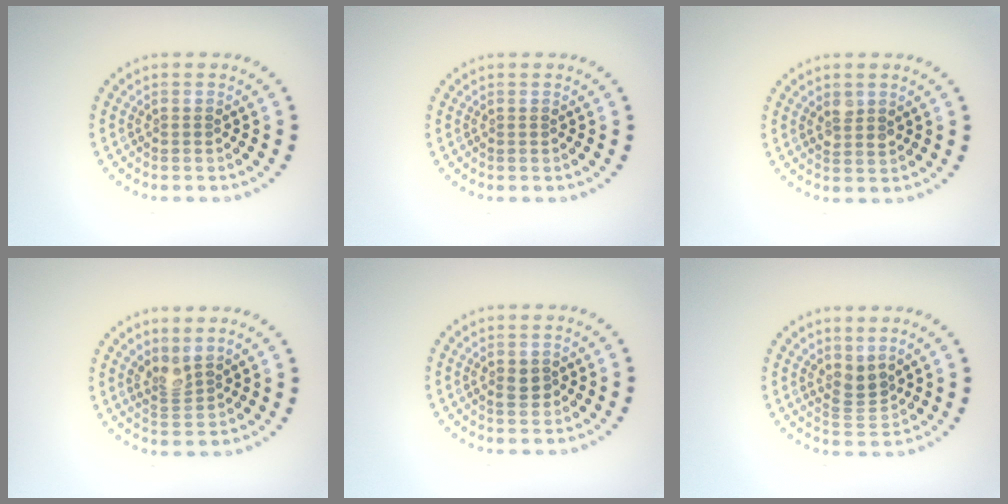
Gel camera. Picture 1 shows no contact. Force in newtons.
{"total": 0.0}
{"total": 1.5, "press": 1.3, "slide": 0.7}
{"total": 2.0, "press": 1.6, "slide": 1.3}
{"total": 1.5, "press": 1.5, "slide": 0.3}
{"total": 2.3, "press": 1.6, "slide": 1.6}